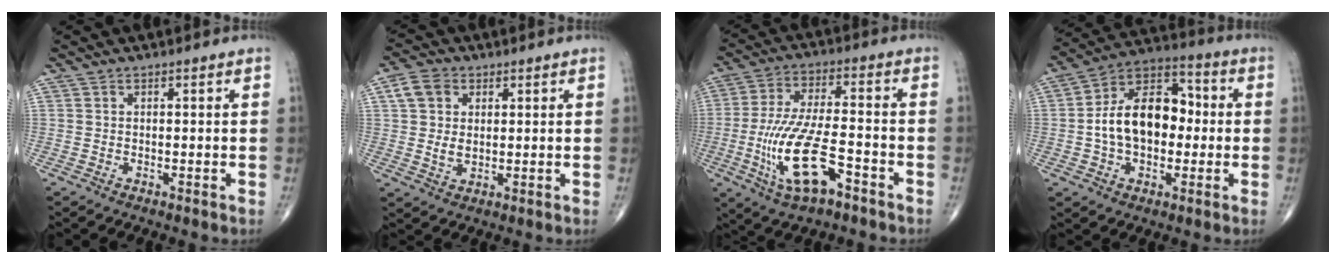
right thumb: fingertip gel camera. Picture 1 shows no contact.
{"total": 6.8, "force": [1.9, 5.0, 4.3], "torque": [-0.068, -0.006, 0.034]}
{"total": 15.1, "force": [-5.8, 5.6, 12.8], "torque": [-0.265, 0.026, -0.099]}
{"total": 15.9, "force": [-0.5, 10.3, 12.1], "torque": [-0.179, 0.039, -0.016]}